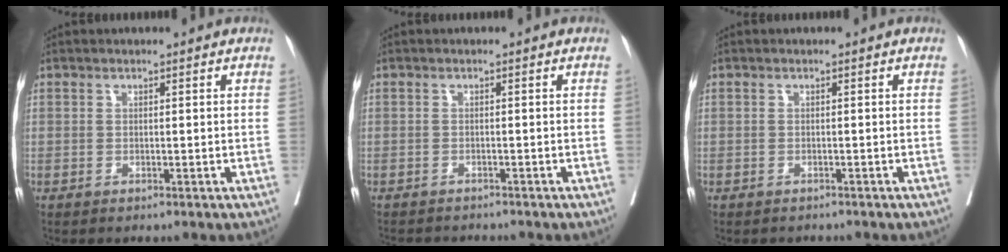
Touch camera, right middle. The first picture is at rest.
{"total": 4.5, "force": [-4.3, 0.9, 1.1], "torque": [-0.008, -0.006, -0.062]}
{"total": 2.6, "force": [-2.4, 0.8, 0.4], "torque": [-0.006, -0.003, -0.034]}